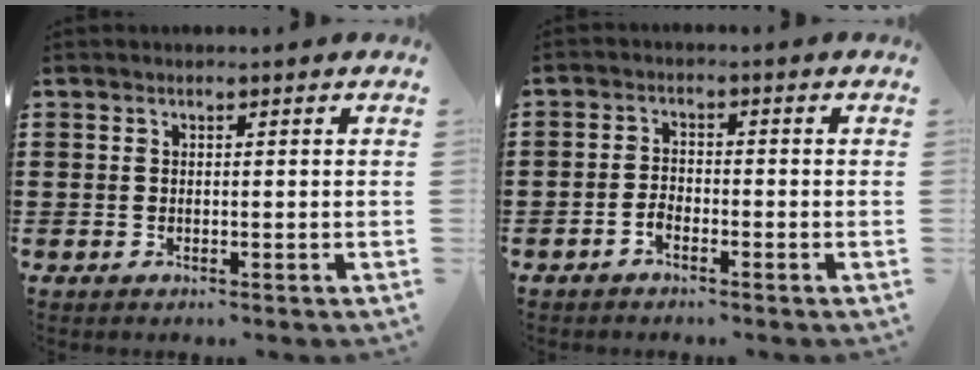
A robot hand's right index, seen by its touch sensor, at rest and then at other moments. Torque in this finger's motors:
{"motor_torque": [-0.83, 1.31, -0.03, -0.01]}